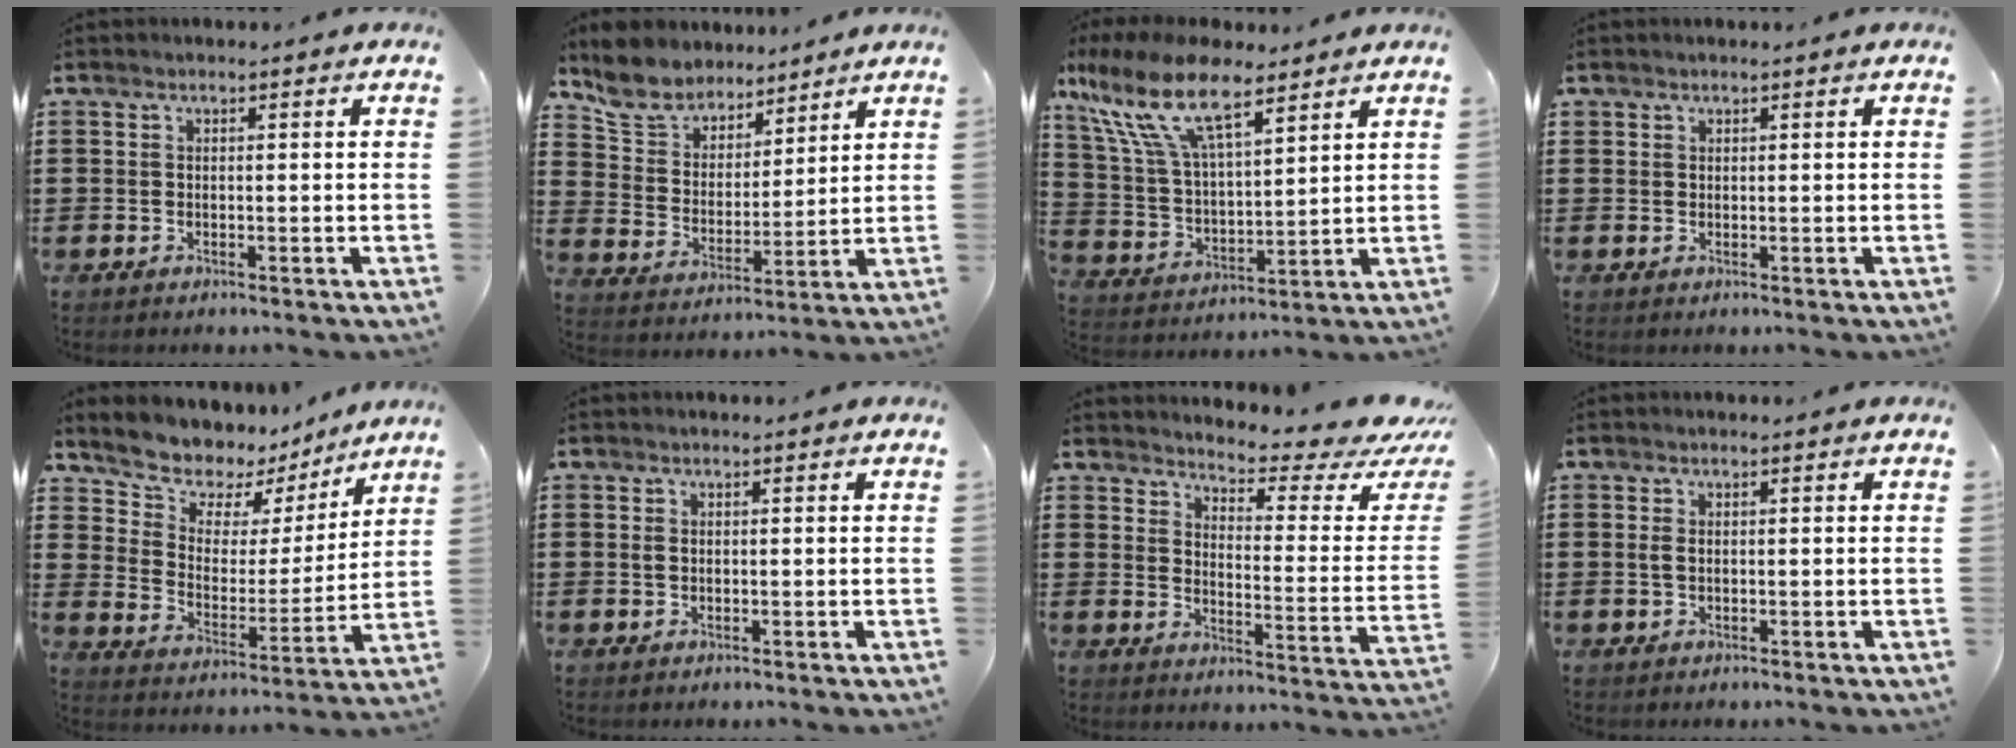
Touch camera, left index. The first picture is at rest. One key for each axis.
{"total": 7.1, "fx": 6.5, "fy": 2.7, "fz": 0.0, "tx": -0.046, "ty": -0.038, "tz": 0.122}
{"total": 14.1, "fx": 9.2, "fy": 4.9, "fz": 9.5, "tx": -0.221, "ty": -0.022, "tz": 0.164}
{"total": 0.6, "fx": 0.4, "fy": 0.4, "fz": 0.0, "tx": -0.002, "ty": 0.002, "tz": 0.007}
{"total": 7.7, "fx": 7.0, "fy": 3.3, "fz": 0.4, "tx": -0.049, "ty": -0.058, "tz": 0.123}
{"total": 0.6, "fx": 0.1, "fy": 0.5, "fz": 0.4, "tx": -0.010, "ty": 0.002, "tz": 0.001}
{"total": 4.4, "fx": 3.9, "fy": 0.1, "fz": 2.1, "tx": -0.039, "ty": -0.043, "tz": 0.056}
{"total": 1.2, "fx": 0.0, "fy": 0.7, "fz": 1.0, "tx": -0.029, "ty": 0.000, "tz": -0.003}